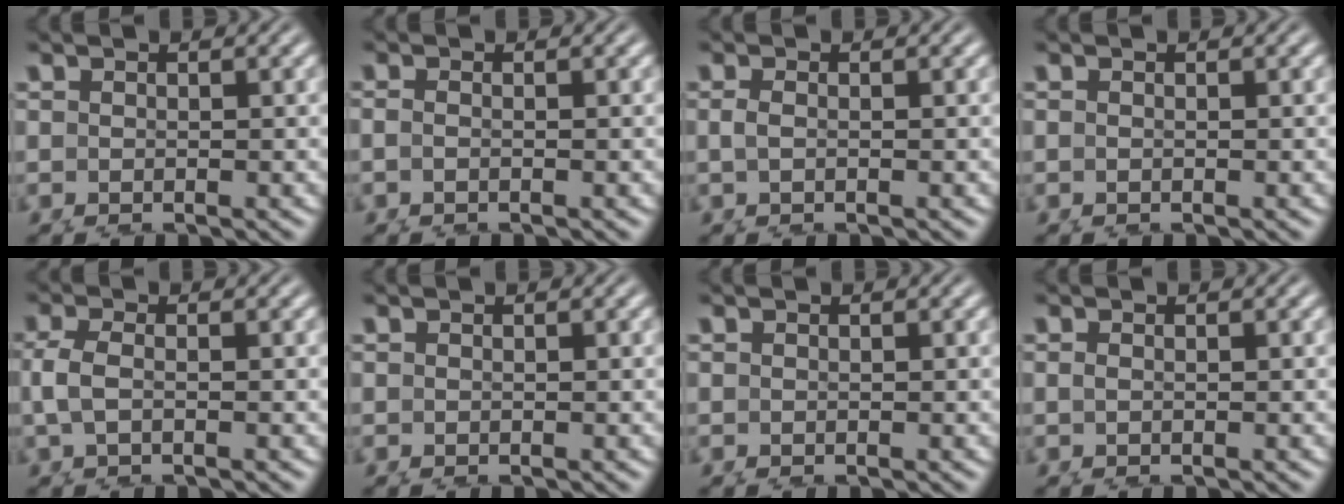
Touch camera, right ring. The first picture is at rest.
{"total": 0.8, "force": [0.0, 0.0, 0.8], "torque": [-0.019, -0.006, 0.003]}
{"total": 0.9, "force": [0.2, -0.3, 0.8], "torque": [-0.020, -0.010, 0.011]}
{"total": 0.0}
{"total": 2.7, "force": [0.6, 1.5, 2.1], "torque": [-0.062, -0.012, 0.018]}
{"total": 0.0}
{"total": 0.0}
{"total": 0.7, "force": [0.1, -0.7, 0.2], "torque": [-0.004, -0.006, 0.006]}